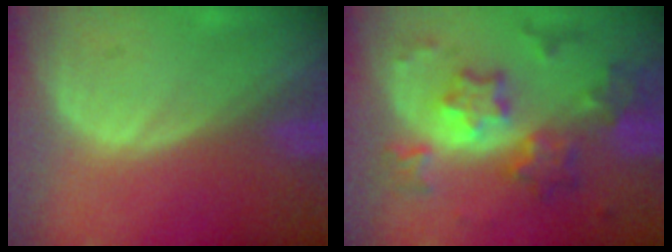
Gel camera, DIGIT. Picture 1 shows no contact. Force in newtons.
{"total": 8.9, "press": 8.9, "slide": 0.8}